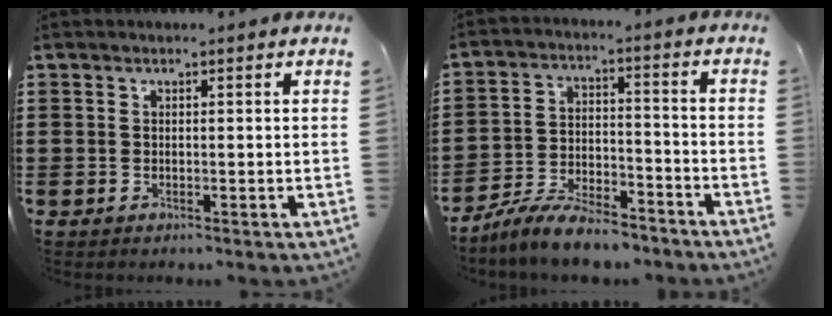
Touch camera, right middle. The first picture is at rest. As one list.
[{"total": 7.9, "force": [-7.3, 1.4, 2.7], "torque": [-0.050, 0.015, -0.140]}]